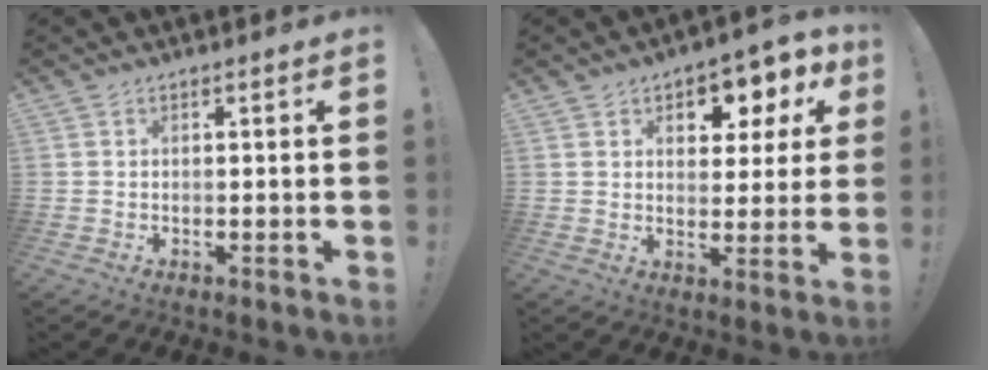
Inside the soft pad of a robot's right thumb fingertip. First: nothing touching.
{"total": 7.4, "force": [4.0, 5.1, 3.6], "torque": [-0.033, -0.033, 0.071]}